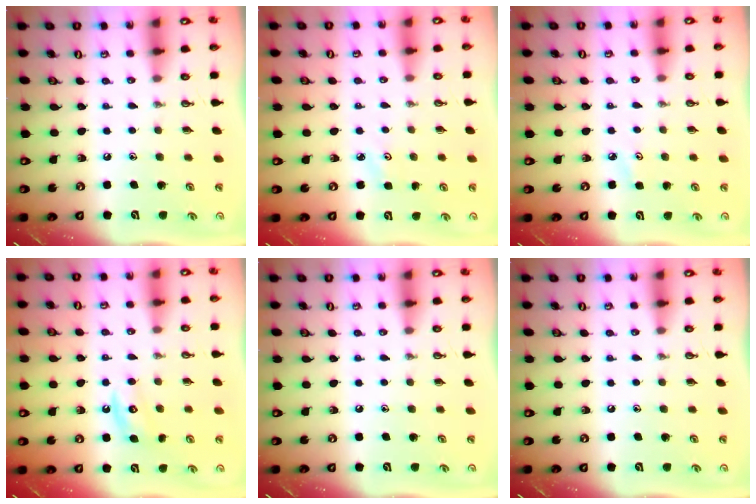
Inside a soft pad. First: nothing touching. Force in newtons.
{"total": 2.1, "press": 2.1, "slide": 0.3}
{"total": 2.9, "press": 2.9, "slide": 0.3}
{"total": 4.1, "press": 4.0, "slide": 0.6}
{"total": 0.0}
{"total": 0.0}